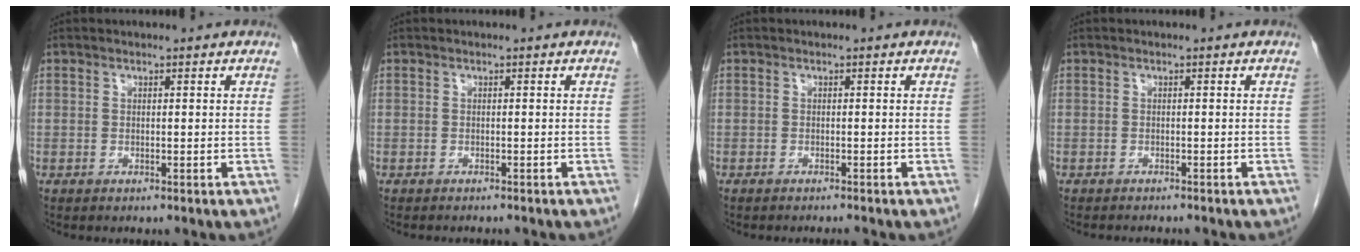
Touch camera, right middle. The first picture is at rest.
{"total": 2.8, "force": [-2.6, 0.4, 1.0], "torque": [-0.011, -0.003, -0.030]}
{"total": 1.5, "force": [-1.4, -0.3, 0.5], "torque": [-0.006, 0.000, -0.019]}
{"total": 3.7, "force": [-3.5, 0.6, 1.3], "torque": [-0.012, -0.005, -0.042]}